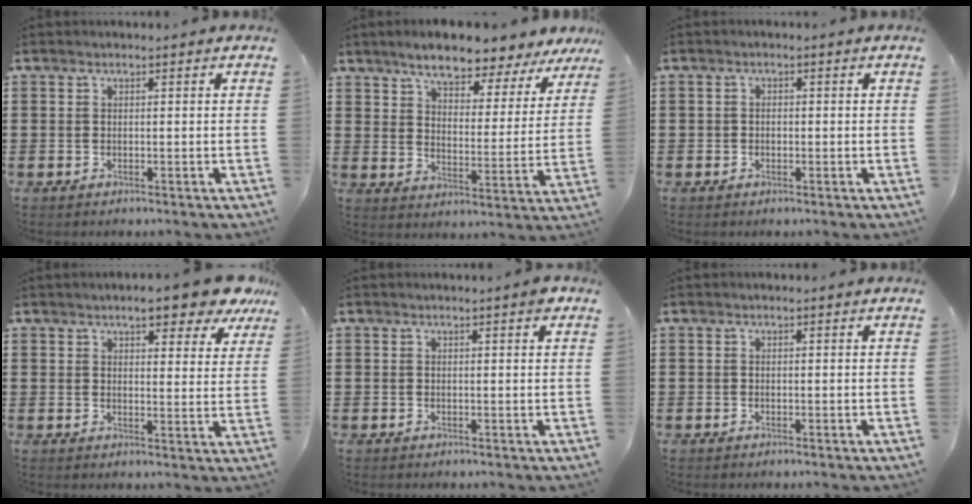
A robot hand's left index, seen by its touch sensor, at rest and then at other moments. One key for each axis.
{"total": 7.2, "fx": 6.5, "fy": 1.1, "fz": 2.8, "tx": -0.075, "ty": -0.034, "tz": 0.111}
{"total": 1.0, "fx": -0.4, "fy": 0.8, "fz": 0.4, "tx": -0.011, "ty": 0.003, "tz": -0.010}
{"total": 7.1, "fx": 5.8, "fy": 1.3, "fz": 3.8, "tx": -0.066, "ty": -0.018, "tz": 0.100}
{"total": 1.1, "fx": 0.7, "fy": 0.0, "fz": 0.9, "tx": -0.011, "ty": -0.002, "tz": 0.010}
{"total": 0.0}